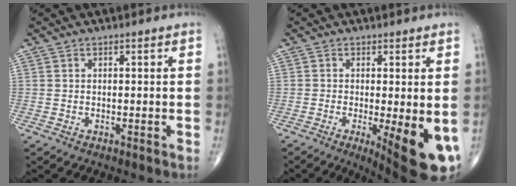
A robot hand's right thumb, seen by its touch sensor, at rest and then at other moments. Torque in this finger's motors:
{"motor_torque": [1.47, 2.88, 0.35, -0.39, 0.35]}